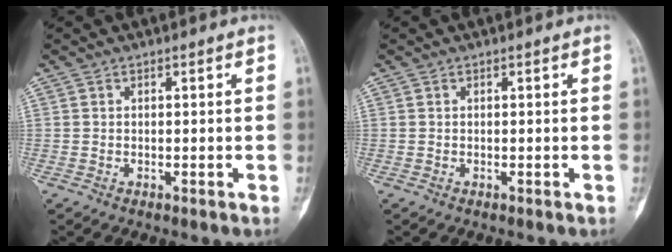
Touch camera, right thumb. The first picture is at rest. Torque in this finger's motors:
{"motor_torque": [0.00, 0.00, 0.04, -0.04, 0.00]}